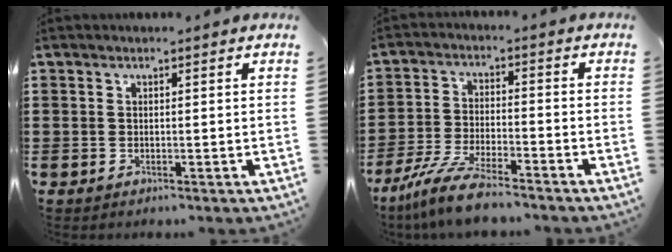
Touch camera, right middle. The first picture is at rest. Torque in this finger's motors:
{"motor_torque": [2.04, -0.10, 0.55, 0.19]}